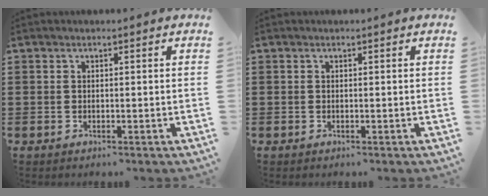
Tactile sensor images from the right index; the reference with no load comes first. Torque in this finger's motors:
{"motor_torque": [1.07, 1.07, 0.00, 0.00]}